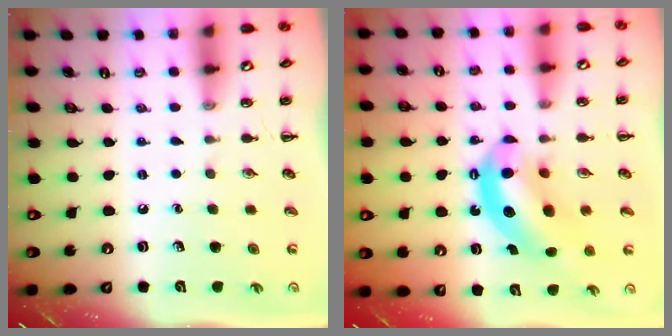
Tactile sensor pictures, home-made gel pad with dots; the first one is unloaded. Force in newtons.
{"total": 11.4, "press": 11.0, "slide": 3.0}